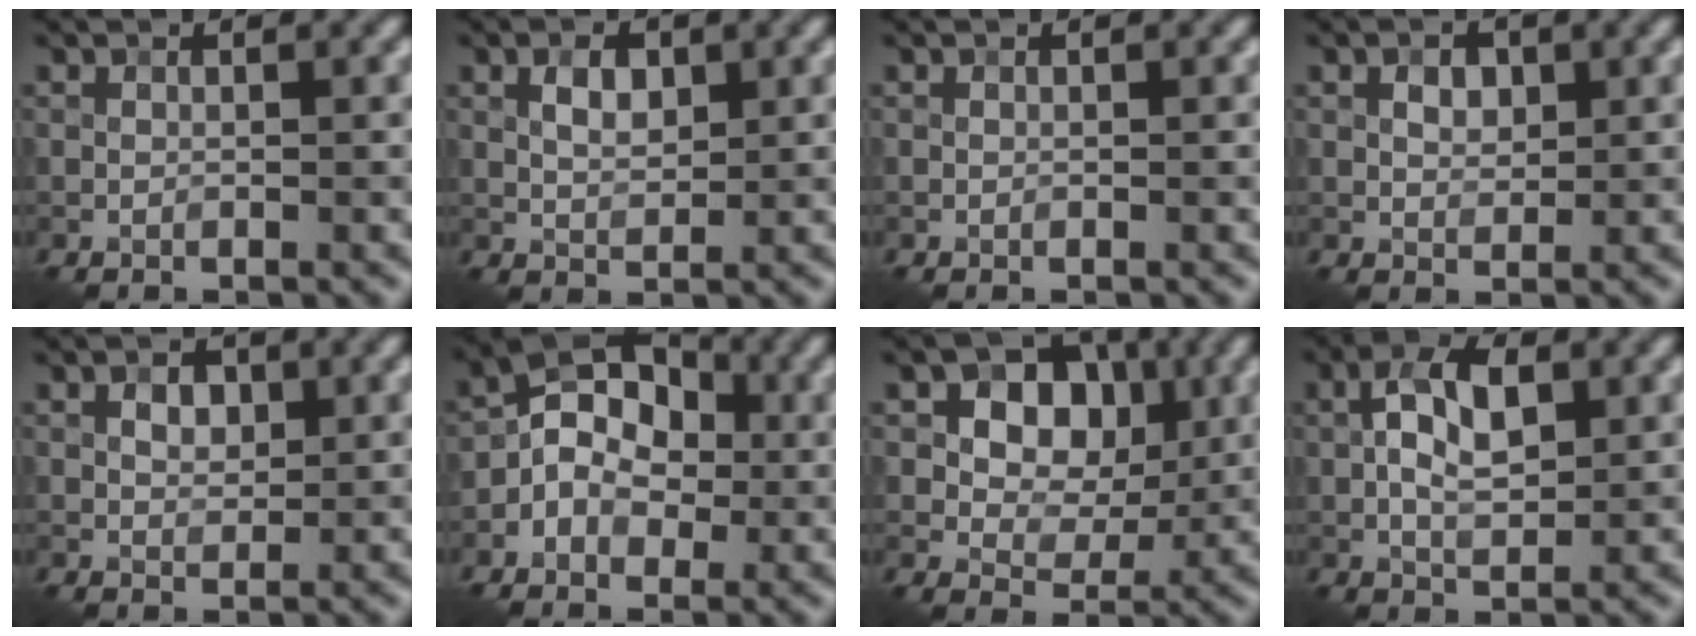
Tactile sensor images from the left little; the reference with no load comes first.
{"total": 2.4, "force": [0.7, 1.3, 1.8], "torque": [-0.032, 0.001, 0.011]}
{"total": 0.0}
{"total": 1.9, "force": [0.6, 1.3, 1.2], "torque": [-0.020, 0.000, 0.008]}
{"total": 2.0, "force": [0.6, 1.3, 1.3], "torque": [-0.022, 0.000, 0.008]}
{"total": 6.0, "force": [-0.4, 4.5, 4.0], "torque": [-0.042, 0.012, -0.019]}
{"total": 7.0, "force": [1.7, 5.1, 4.6], "torque": [-0.068, 0.007, 0.015]}
{"total": 5.5, "force": [0.9, 2.8, 4.7], "torque": [-0.091, 0.007, 0.013]}